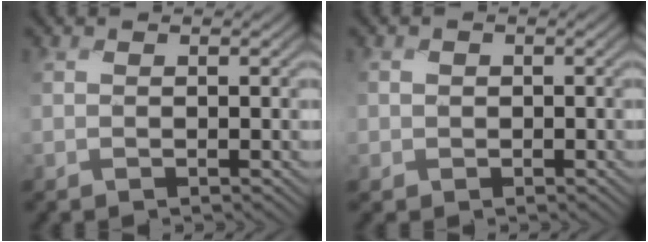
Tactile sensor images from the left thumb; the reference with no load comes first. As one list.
[{"total": 1.6, "force": [-0.5, 1.5, -0.2], "torque": [0.000, -0.006, -0.015]}]